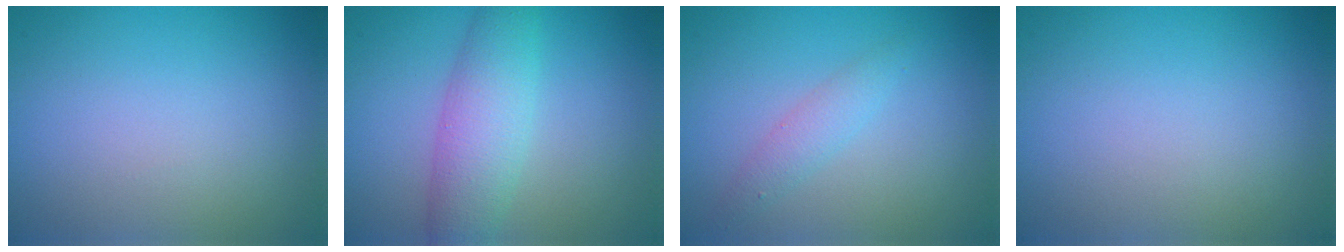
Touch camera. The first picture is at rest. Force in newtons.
{"total": 4.7, "press": 4.7, "slide": 0.1}
{"total": 1.6, "press": 1.6, "slide": 0.1}
{"total": 0.0}